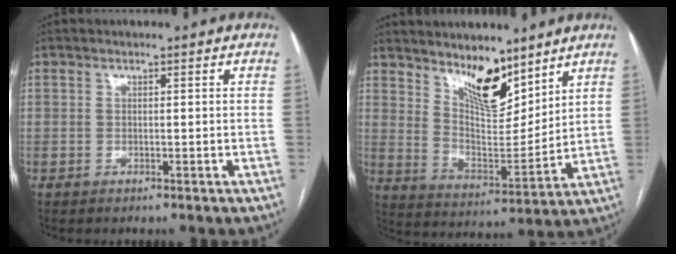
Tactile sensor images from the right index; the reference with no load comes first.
{"total": 10.4, "force": [7.8, 3.4, 6.0], "torque": [-0.112, -0.009, 0.152]}